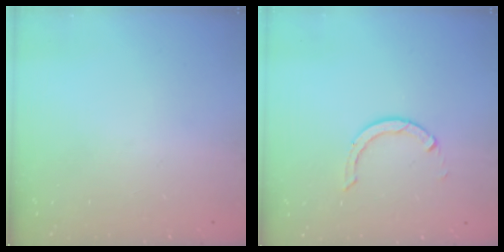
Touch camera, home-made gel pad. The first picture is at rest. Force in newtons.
{"total": 2.9, "press": 2.9, "slide": 0.4}